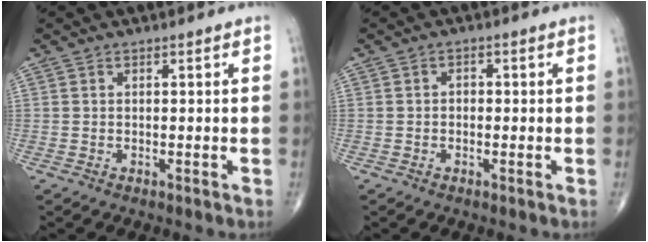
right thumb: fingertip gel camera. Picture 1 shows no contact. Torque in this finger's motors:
{"motor_torque": [-0.38, 0.11, 0.03, 0.16, -0.04]}